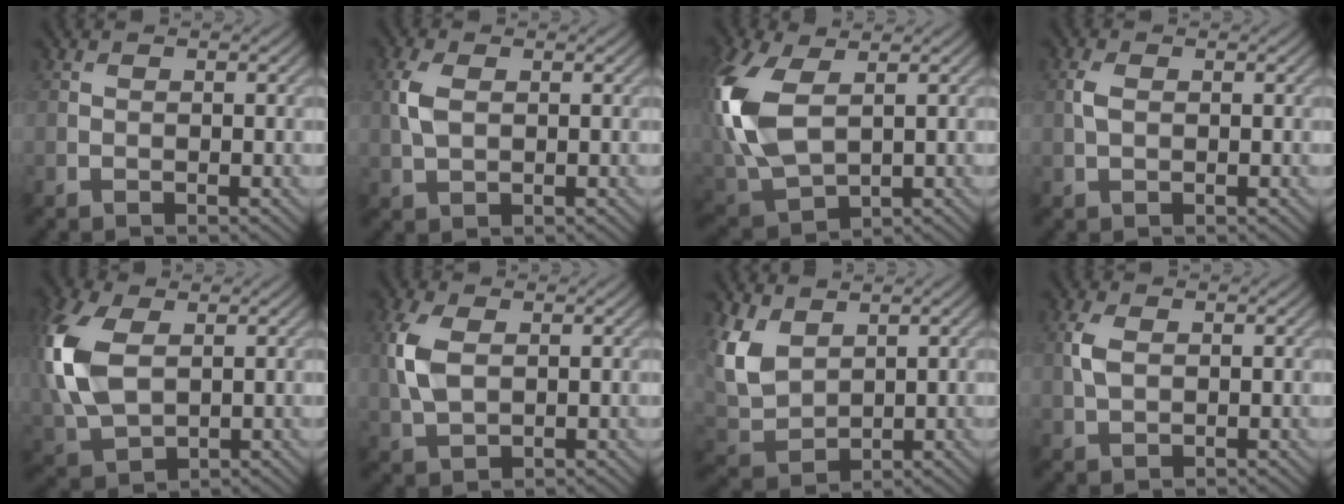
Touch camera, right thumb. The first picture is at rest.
{"total": 3.4, "force": [0.6, 2.0, 2.7], "torque": [-0.074, 0.003, 0.011]}
{"total": 12.3, "force": [2.2, 7.4, 9.5], "torque": [-0.268, -0.001, 0.049]}
{"total": 1.7, "force": [0.2, 1.0, 1.4], "torque": [-0.039, 0.004, 0.003]}
{"total": 12.1, "force": [1.7, 7.8, 9.2], "torque": [-0.275, 0.005, 0.037]}
{"total": 5.6, "force": [0.9, 3.4, 4.4], "torque": [-0.122, 0.005, 0.017]}
{"total": 7.4, "force": [3.3, 4.9, 4.6], "torque": [-0.127, -0.004, 0.073]}
{"total": 2.8, "force": [0.5, 1.7, 2.2], "torque": [-0.061, 0.002, 0.010]}